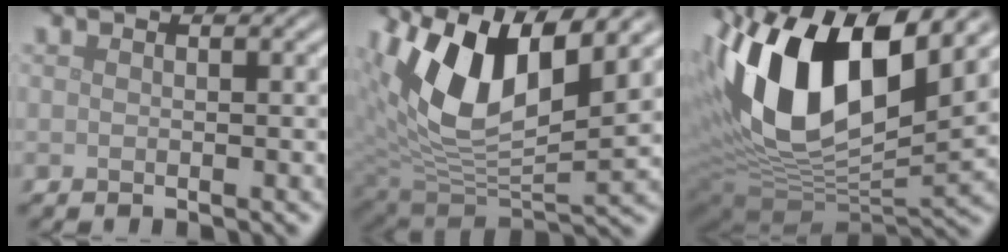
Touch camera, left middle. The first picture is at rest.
{"total": 11.0, "force": [4.8, 5.1, 8.6], "torque": [-0.171, -0.003, 0.090]}
{"total": 16.4, "force": [5.6, 8.4, 13.0], "torque": [-0.260, 0.012, 0.098]}